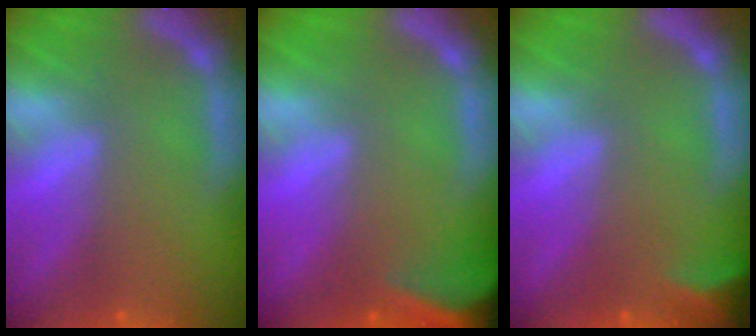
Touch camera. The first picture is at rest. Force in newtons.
{"total": 10.0}
{"total": 2.9}